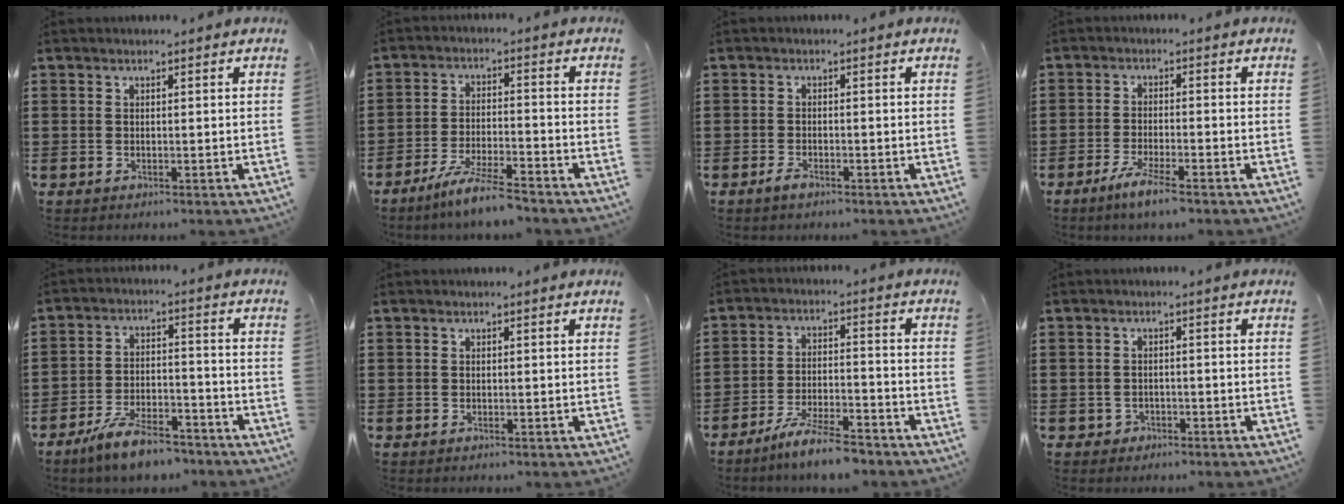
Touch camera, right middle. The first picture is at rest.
{"total": 6.5, "force": [-5.7, 0.1, 3.2], "torque": [-0.070, -0.010, -0.108]}
{"total": 1.6, "force": [-1.1, 0.6, 1.0], "torque": [-0.026, -0.003, -0.025]}
{"total": 4.1, "force": [-3.2, 0.2, 2.6], "torque": [-0.055, -0.005, -0.060]}
{"total": 7.9, "force": [-6.8, 1.7, 3.7], "torque": [-0.077, 0.008, -0.130]}
{"total": 0.0}
{"total": 7.2, "force": [-6.4, 0.5, 3.4], "torque": [-0.071, -0.002, -0.122]}
{"total": 1.3, "force": [-1.0, 0.8, 0.2], "torque": [-0.008, 0.001, -0.023]}